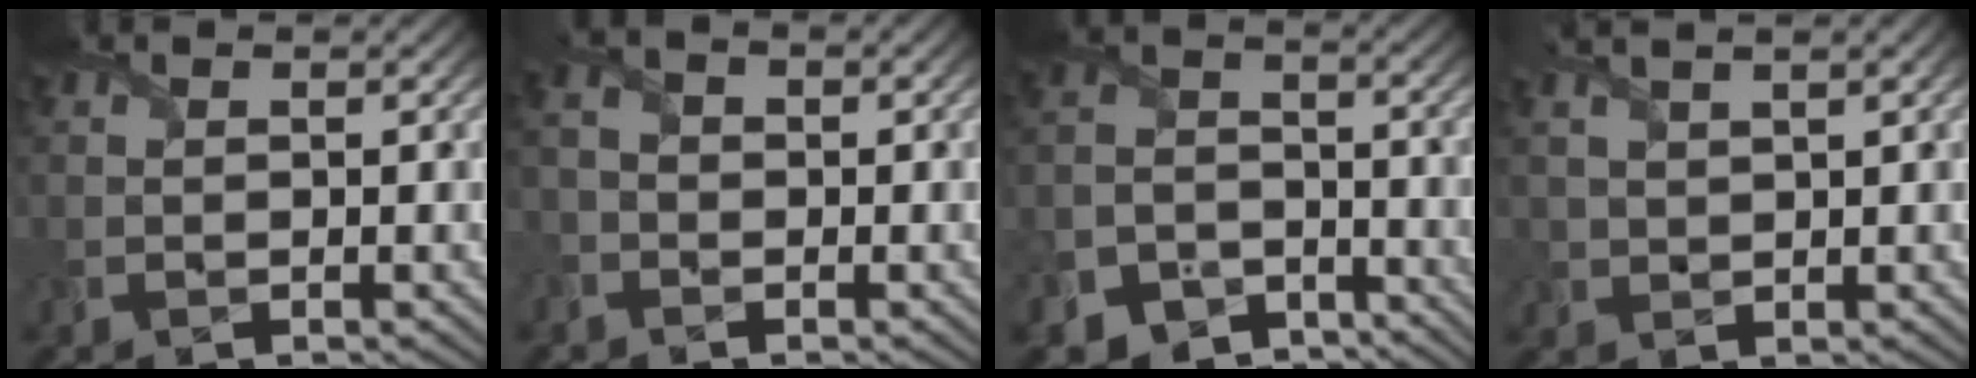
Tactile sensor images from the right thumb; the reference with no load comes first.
{"total": 2.2, "force": [-1.3, 1.6, 1.0], "torque": [-0.022, 0.006, -0.029]}
{"total": 8.2, "force": [-6.2, 4.7, 2.5], "torque": [-0.068, -0.020, -0.121]}
{"total": 3.4, "force": [2.1, 1.1, 2.5], "torque": [-0.063, 0.009, 0.045]}